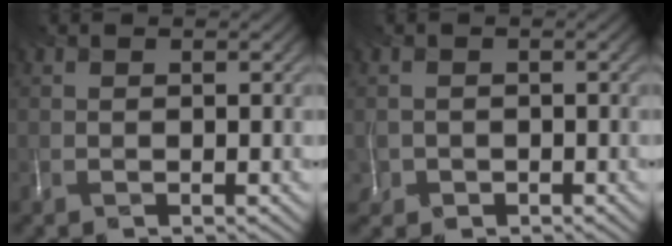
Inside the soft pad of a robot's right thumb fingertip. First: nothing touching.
{"total": 1.4, "force": [-0.4, 1.3, -0.4], "torque": [-0.004, -0.009, -0.004]}